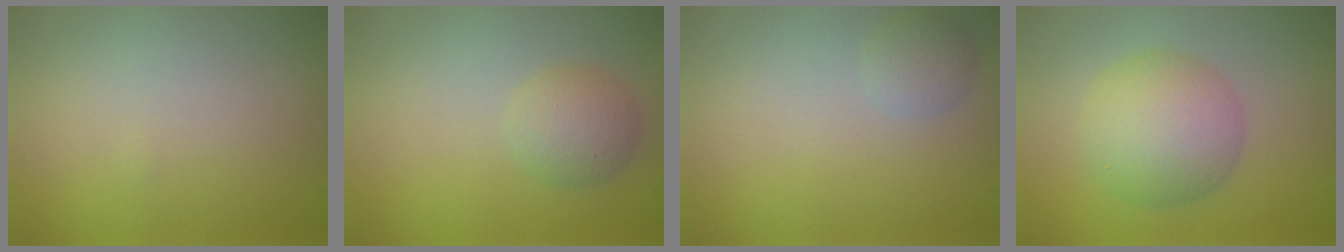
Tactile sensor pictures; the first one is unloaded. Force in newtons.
{"total": 2.5, "press": 2.5, "slide": 0.1}
{"total": 1.6, "press": 1.6, "slide": 0.1}
{"total": 6.0, "press": 6.0, "slide": 0.1}